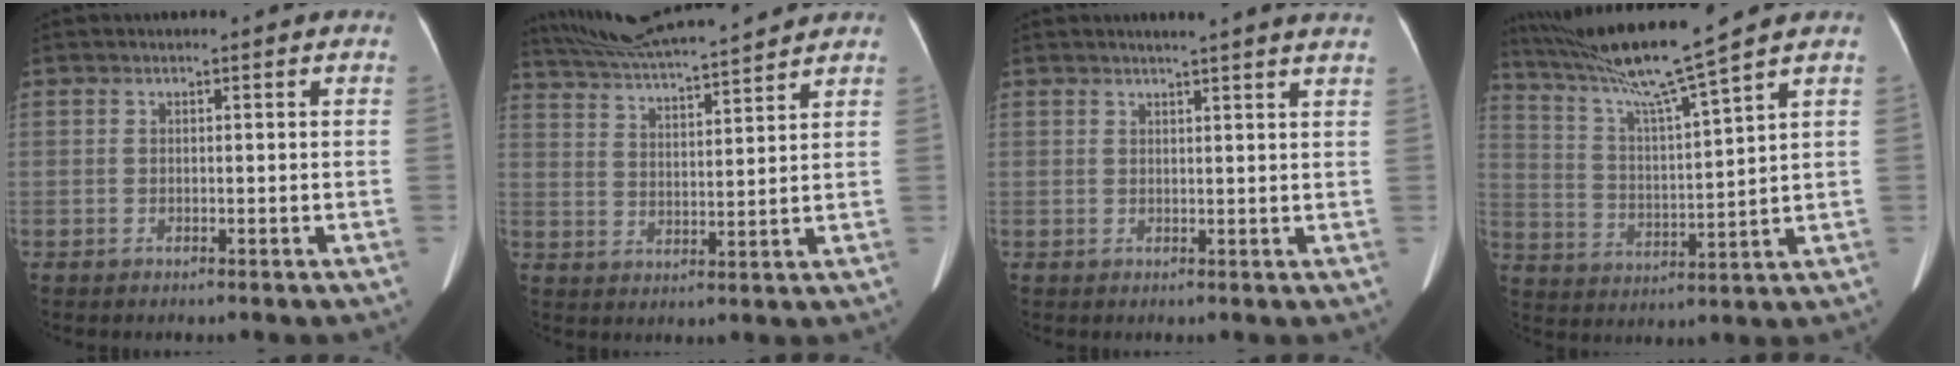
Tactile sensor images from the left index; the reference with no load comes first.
{"total": 15.4, "force": [14.3, 0.0, 5.8], "torque": [-0.113, 0.025, 0.228]}
{"total": 8.4, "force": [7.5, -0.6, 3.7], "torque": [-0.048, 0.003, 0.070]}
{"total": 12.8, "force": [10.4, -2.9, 6.9], "torque": [-0.125, -0.006, 0.191]}